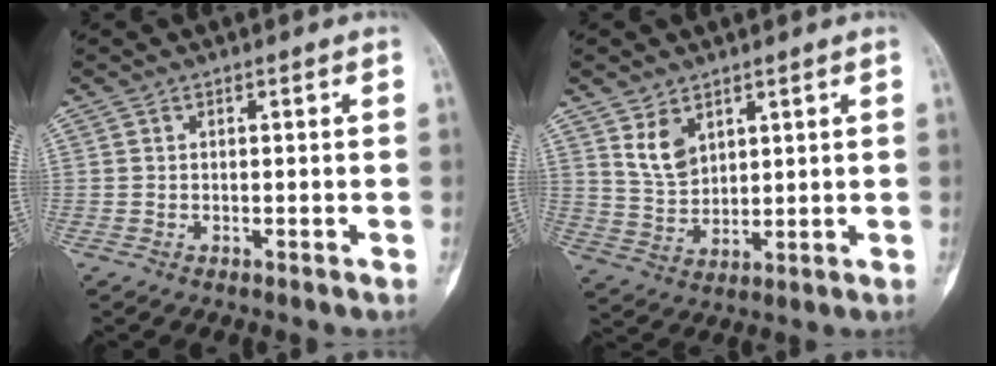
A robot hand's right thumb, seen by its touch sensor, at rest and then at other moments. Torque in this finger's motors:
{"motor_torque": [-0.20, 0.27, 0.28, 0.45, 0.01]}